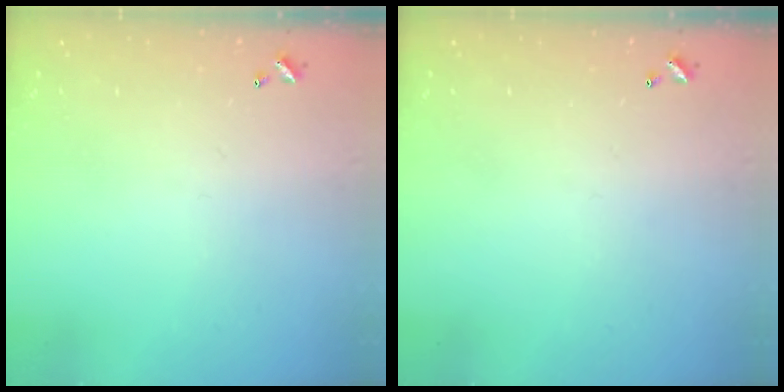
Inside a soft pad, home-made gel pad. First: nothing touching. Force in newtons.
{"total": 0.0}